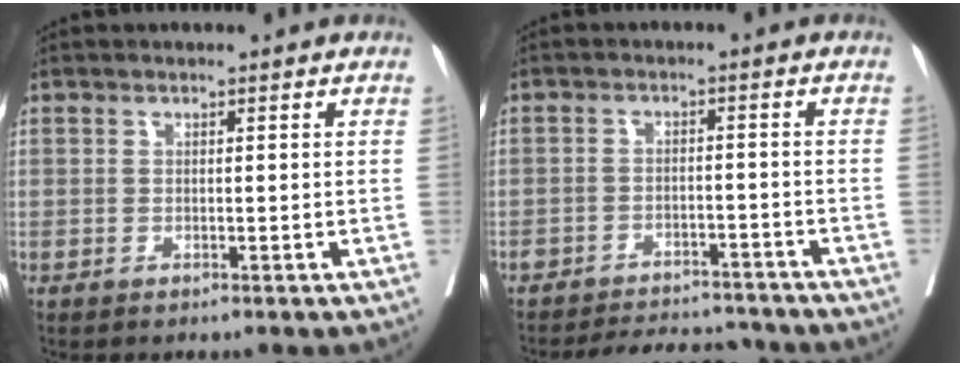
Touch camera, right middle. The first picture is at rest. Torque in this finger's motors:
{"motor_torque": [-0.18, -0.55, 0.08, 0.04]}